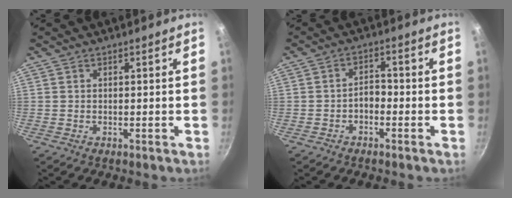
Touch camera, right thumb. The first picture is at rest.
{"total": 3.0, "force": [-1.3, 2.0, 1.9], "torque": [-0.018, 0.019, -0.030]}